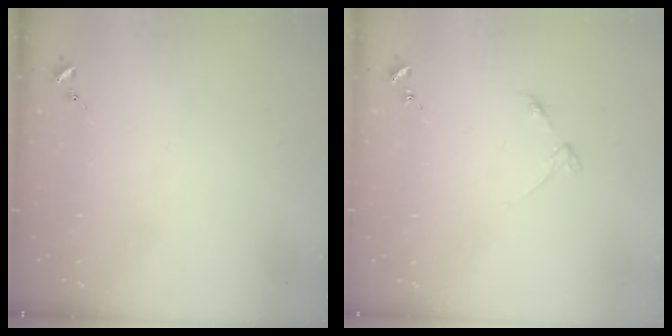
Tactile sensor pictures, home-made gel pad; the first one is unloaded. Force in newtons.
{"total": 3.4, "press": 3.4, "slide": 0.4}